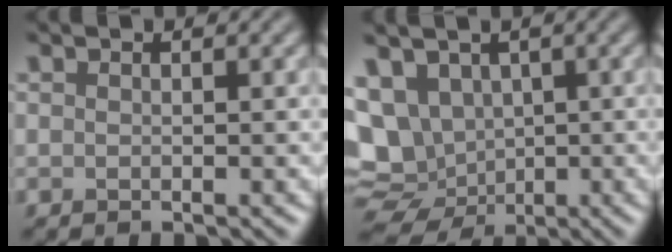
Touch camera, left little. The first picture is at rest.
{"total": 10.2, "force": [0.2, 8.8, 5.2], "torque": [-0.105, 0.001, 0.000]}